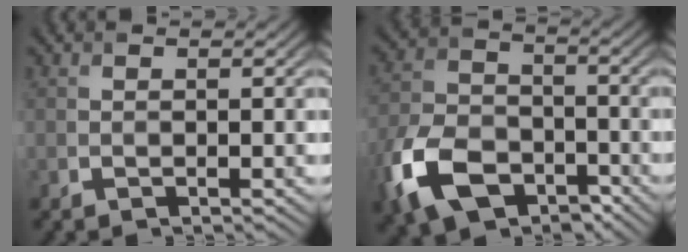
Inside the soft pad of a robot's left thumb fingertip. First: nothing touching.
{"total": 12.7, "force": [-6.9, 7.7, 7.4], "torque": [-0.186, -0.022, -0.140]}